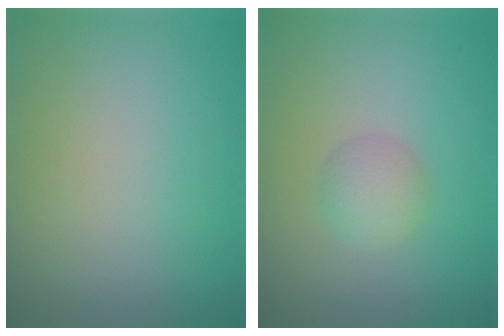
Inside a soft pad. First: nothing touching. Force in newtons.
{"total": 2.0, "press": 2.0, "slide": 0.1}